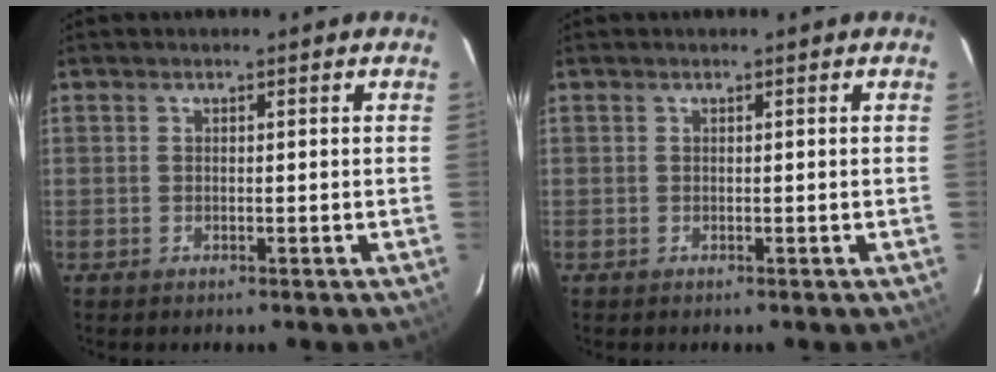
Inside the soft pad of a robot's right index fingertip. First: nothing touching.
{"total": 0.0}